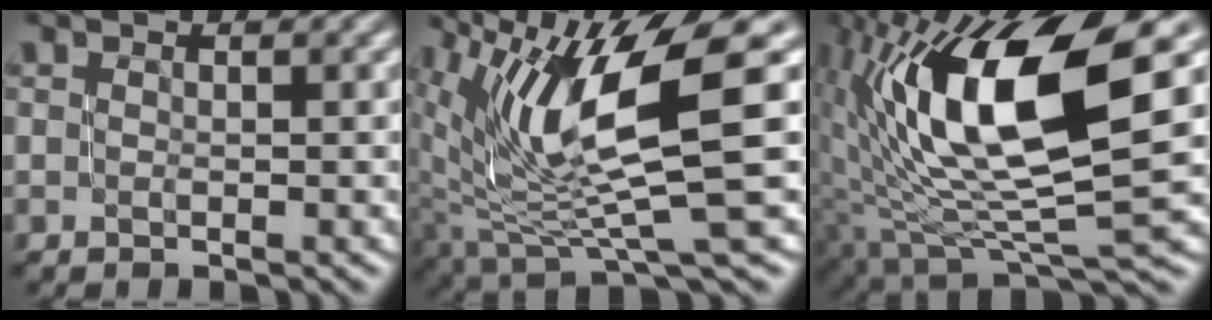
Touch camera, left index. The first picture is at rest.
{"total": 12.0, "force": [3.1, 3.5, 11.0], "torque": [-0.212, -0.007, 0.073]}
{"total": 14.5, "force": [3.0, 5.0, 13.3], "torque": [-0.253, 0.004, 0.049]}